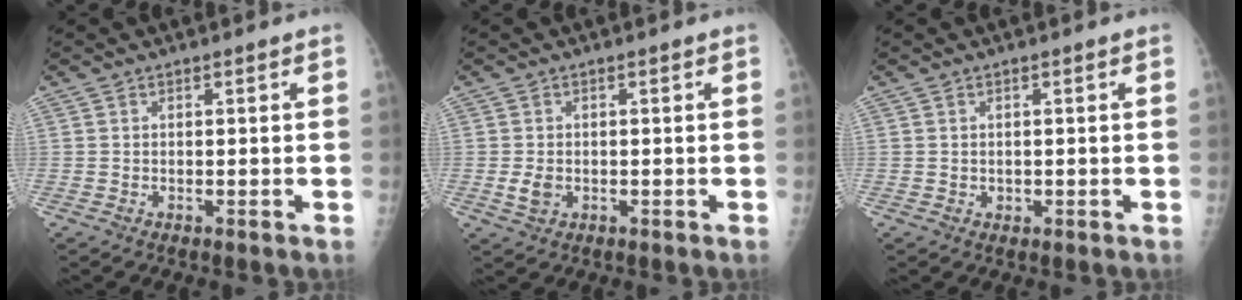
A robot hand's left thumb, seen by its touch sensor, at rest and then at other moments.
{"total": 2.6, "force": [-0.4, 1.9, 1.8], "torque": [-0.033, -0.002, -0.004]}
{"total": 0.7, "force": [0.2, 0.7, 0.3], "torque": [-0.001, 0.000, 0.003]}